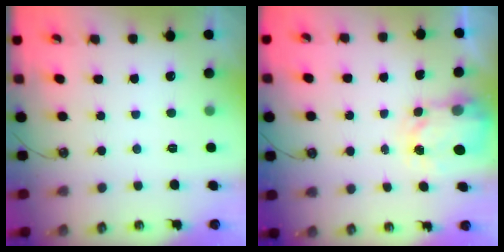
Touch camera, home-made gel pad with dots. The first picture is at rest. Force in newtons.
{"total": 4.4, "press": 4.4, "slide": 0.2}